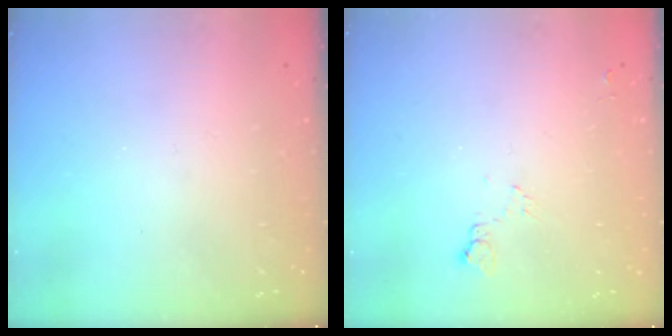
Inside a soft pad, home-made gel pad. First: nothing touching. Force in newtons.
{"total": 5.3, "press": 5.3, "slide": 0.7}